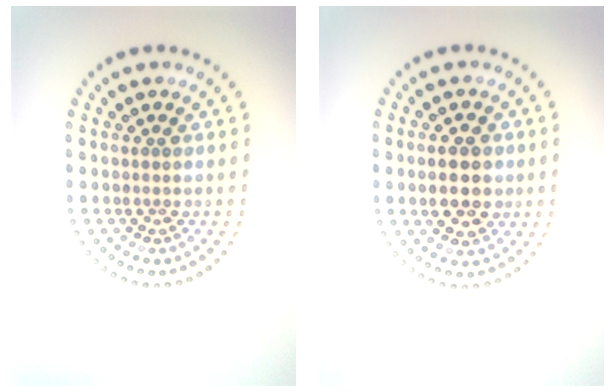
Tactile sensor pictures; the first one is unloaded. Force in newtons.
{"total": 4.1, "press": 4.1, "slide": 0.1}